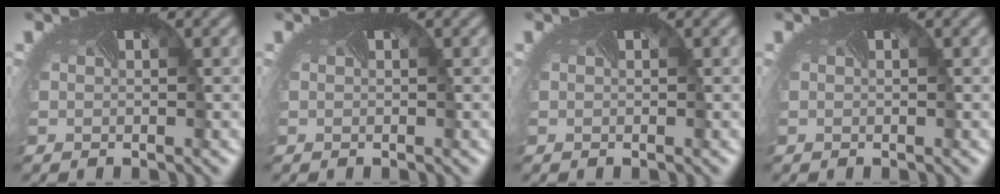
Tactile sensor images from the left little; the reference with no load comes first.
{"total": 0.0}
{"total": 0.0}
{"total": 0.0}